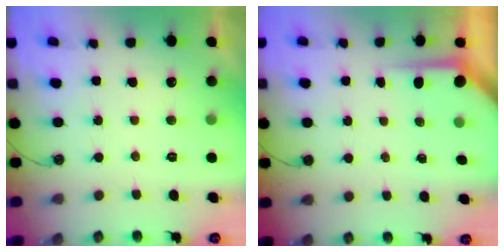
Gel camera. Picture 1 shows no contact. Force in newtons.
{"total": 3.6, "press": 3.6, "slide": 0.3}